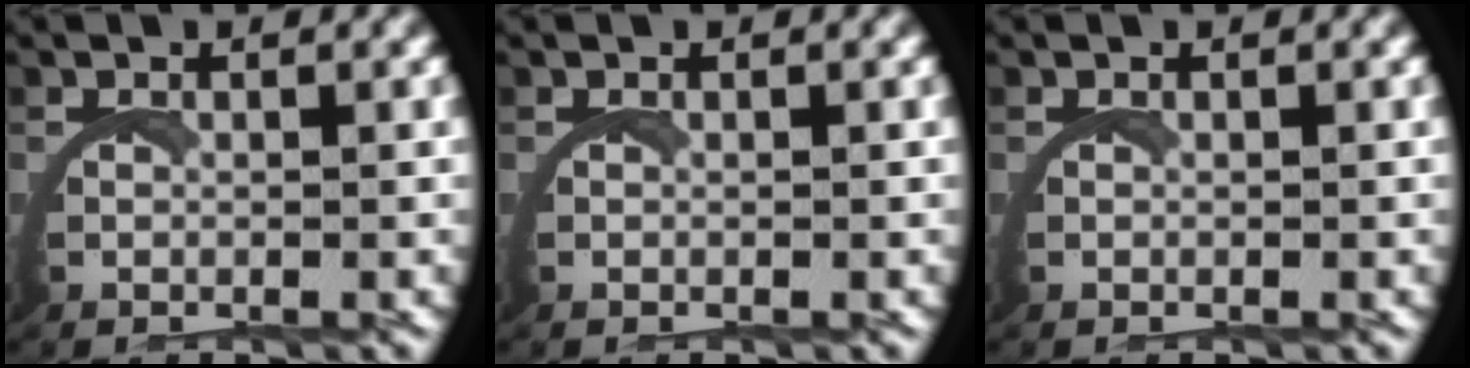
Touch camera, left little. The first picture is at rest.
{"total": 0.0}
{"total": 0.0}